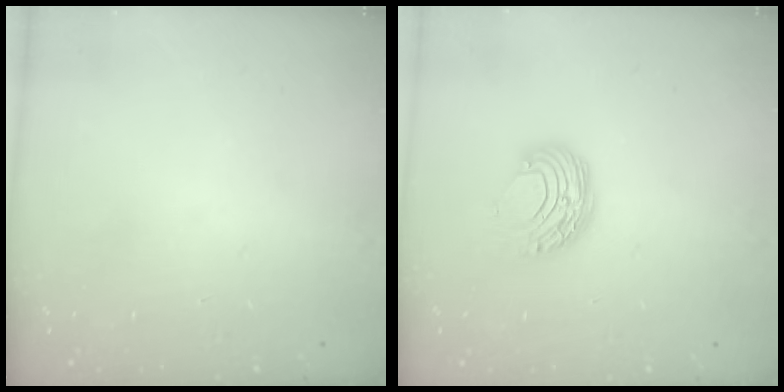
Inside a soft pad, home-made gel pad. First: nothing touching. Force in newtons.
{"total": 8.5, "press": 8.5, "slide": 0.4}